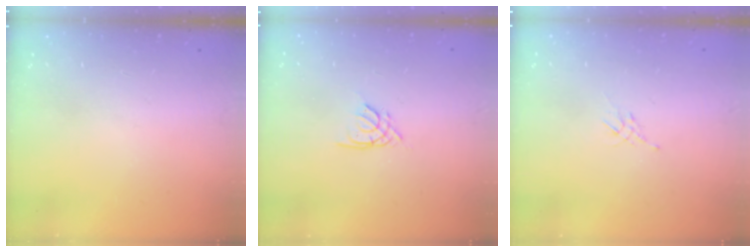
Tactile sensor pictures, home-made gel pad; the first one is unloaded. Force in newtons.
{"total": 1.9, "press": 1.8, "slide": 0.5}
{"total": 2.1, "press": 2.0, "slide": 0.5}